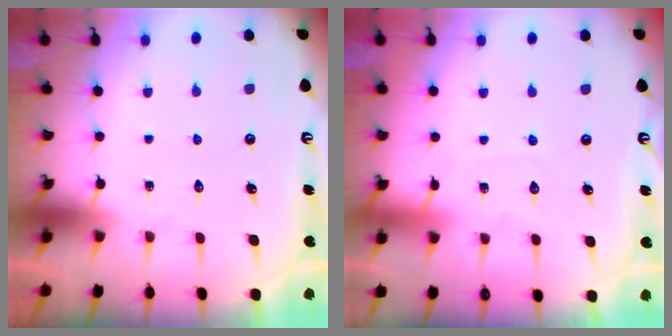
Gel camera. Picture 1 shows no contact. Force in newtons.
{"total": 4.4, "press": 4.4, "slide": 0.5}